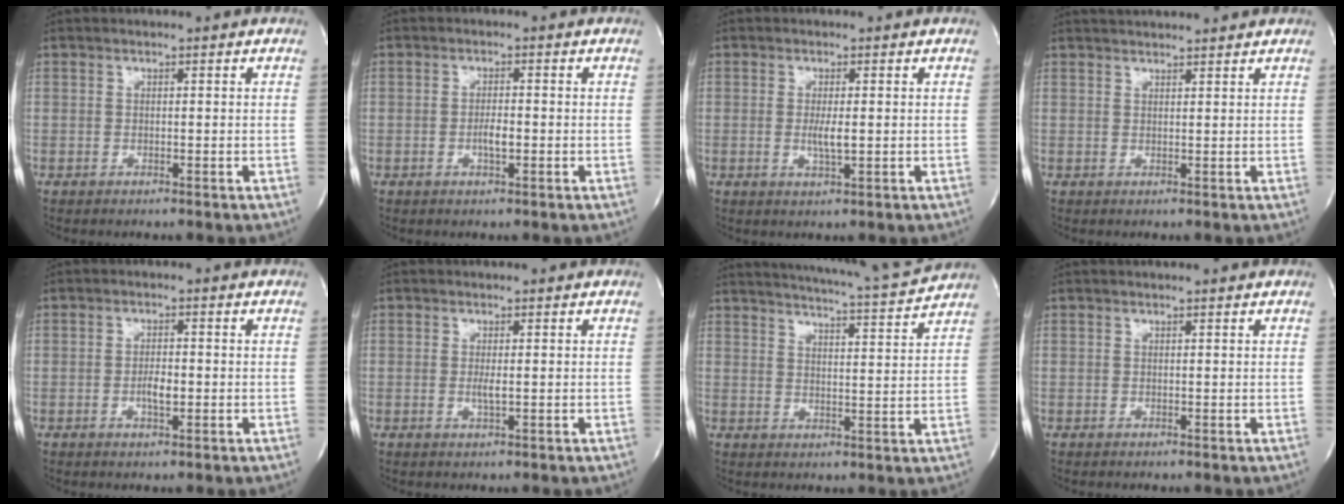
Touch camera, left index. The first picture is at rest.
{"total": 2.2, "force": [-0.6, 0.5, 2.1], "torque": [-0.040, 0.001, -0.010]}
{"total": 2.6, "force": [-0.1, 0.3, 2.6], "torque": [-0.053, -0.005, 0.000]}
{"total": 6.4, "force": [6.2, 0.2, 1.8], "torque": [-0.032, 0.030, 0.083]}
{"total": 2.5, "force": [-0.6, 0.8, 2.3], "torque": [-0.045, 0.002, -0.008]}
{"total": 1.4, "force": [0.1, 0.1, 1.4], "torque": [-0.033, -0.003, 0.002]}
{"total": 12.8, "force": [12.2, -1.0, 3.6], "torque": [-0.066, -0.027, 0.164]}
{"total": 1.5, "force": [1.4, -0.2, 0.4], "torque": [-0.009, 0.004, 0.018]}